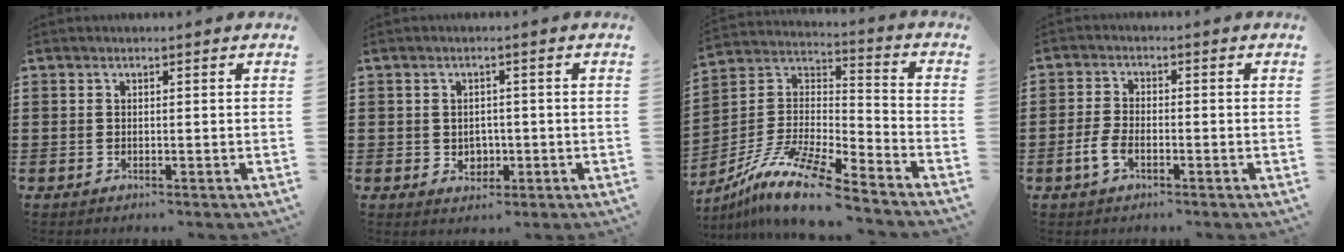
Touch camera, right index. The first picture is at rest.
{"total": 2.3, "force": [-0.4, 1.9, 1.1], "torque": [-0.019, 0.002, -0.012]}
{"total": 11.9, "force": [-9.6, 1.3, 6.9], "torque": [-0.151, 0.007, -0.192]}
{"total": 3.6, "force": [-1.8, 1.6, 2.6], "torque": [-0.066, -0.003, -0.039]}